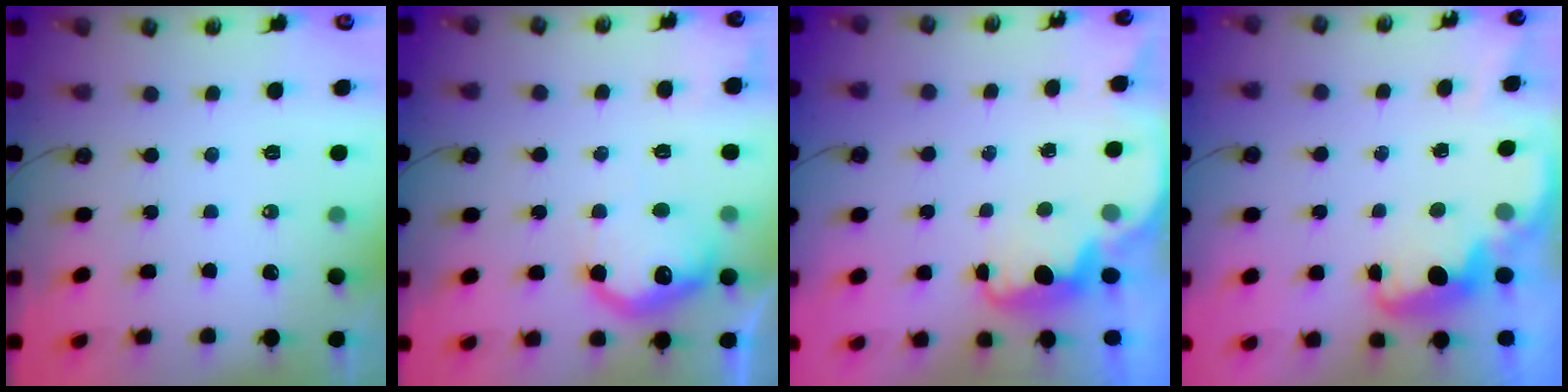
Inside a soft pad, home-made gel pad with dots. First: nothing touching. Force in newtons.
{"total": 14.2, "press": 14.2, "slide": 1.2}
{"total": 3.0, "press": 2.9, "slide": 0.7}
{"total": 2.6, "press": 2.6, "slide": 0.5}